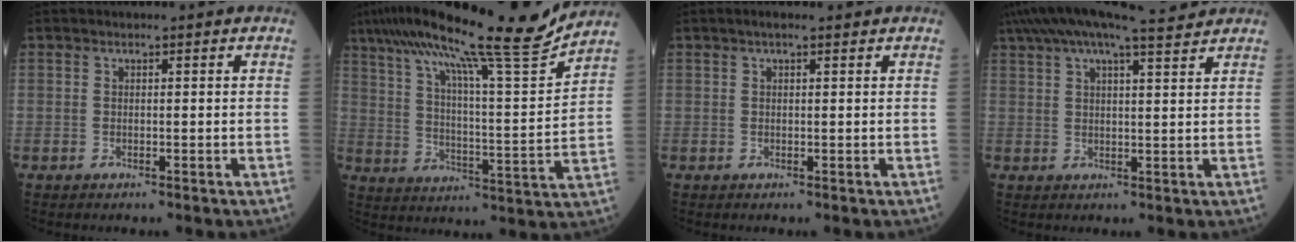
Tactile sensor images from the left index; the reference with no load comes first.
{"total": 21.1, "force": [17.5, -0.6, 11.9], "torque": [-0.200, -0.002, 0.266]}
{"total": 1.6, "force": [1.2, 0.3, 1.1], "torque": [-0.023, 0.013, 0.016]}
{"total": 12.3, "force": [10.6, 0.8, 6.1], "torque": [-0.117, 0.038, 0.160]}